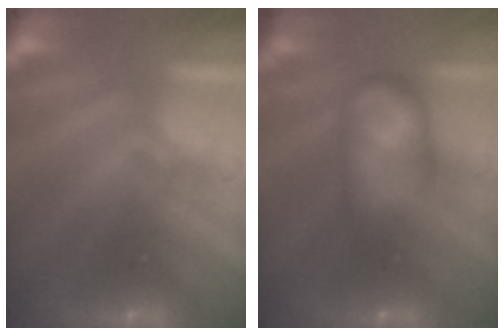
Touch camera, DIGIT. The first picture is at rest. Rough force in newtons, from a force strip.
{"total": 7.8}